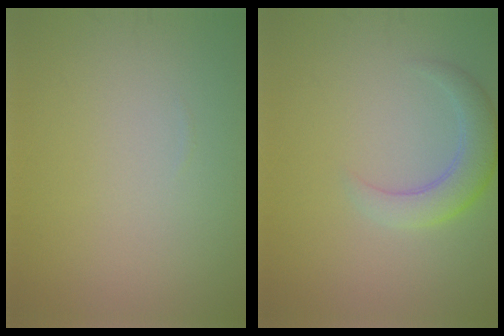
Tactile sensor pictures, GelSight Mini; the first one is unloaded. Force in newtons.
{"total": 3.2, "press": 3.2, "slide": 0.5}